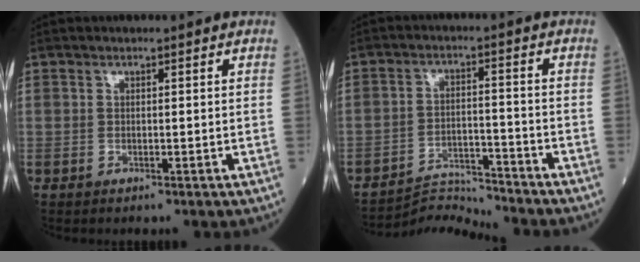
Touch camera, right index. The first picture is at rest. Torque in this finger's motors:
{"motor_torque": [0.02, -0.02, 0.06, -0.01]}